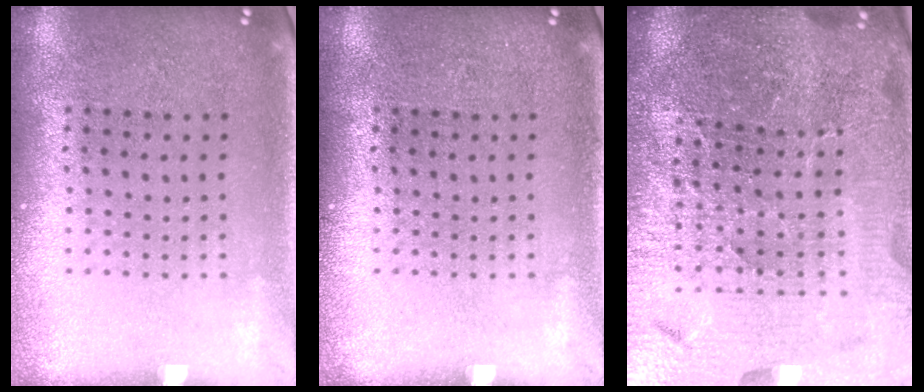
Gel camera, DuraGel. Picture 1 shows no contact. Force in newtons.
{"total": 0.0}
{"total": 5.9, "press": 5.3, "slide": 2.6}